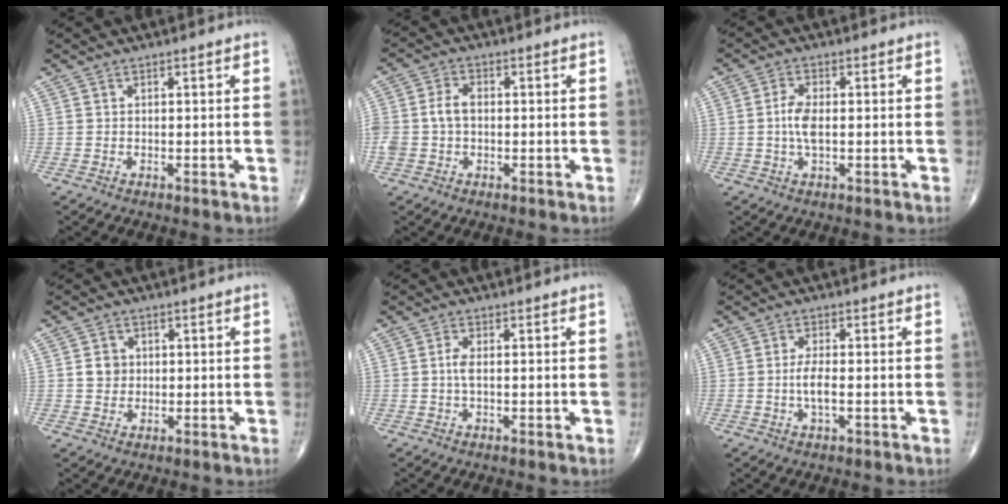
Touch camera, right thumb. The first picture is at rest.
{"total": 5.5, "force": [-0.3, 3.8, 4.0], "torque": [-0.093, 0.020, -0.008]}
{"total": 4.2, "force": [-0.2, 1.7, 3.8], "torque": [-0.083, 0.001, -0.007]}
{"total": 3.3, "force": [0.4, 2.9, 1.3], "torque": [-0.005, 0.002, 0.006]}
{"total": 2.1, "force": [-0.1, 0.7, 1.9], "torque": [-0.045, -0.002, -0.005]}
{"total": 3.5, "force": [-0.7, 1.0, 3.3], "torque": [-0.070, -0.001, -0.014]}